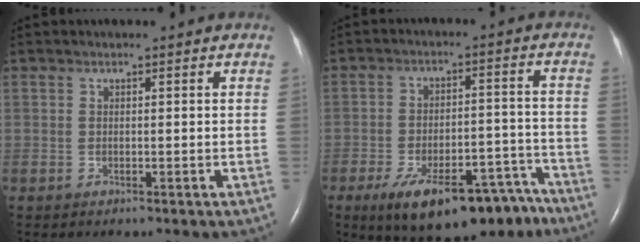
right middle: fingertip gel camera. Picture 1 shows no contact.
{"total": 17.2, "force": [-12.4, 6.3, 10.2], "torque": [-0.117, 0.023, -0.182]}